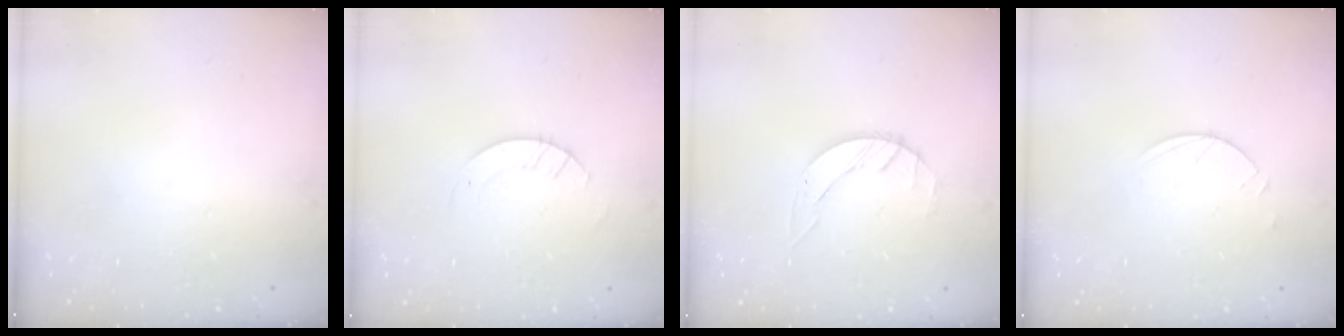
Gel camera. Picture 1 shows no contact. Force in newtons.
{"total": 2.9, "press": 2.9, "slide": 0.3}
{"total": 2.7, "press": 2.7, "slide": 0.3}
{"total": 2.5, "press": 2.4, "slide": 0.3}